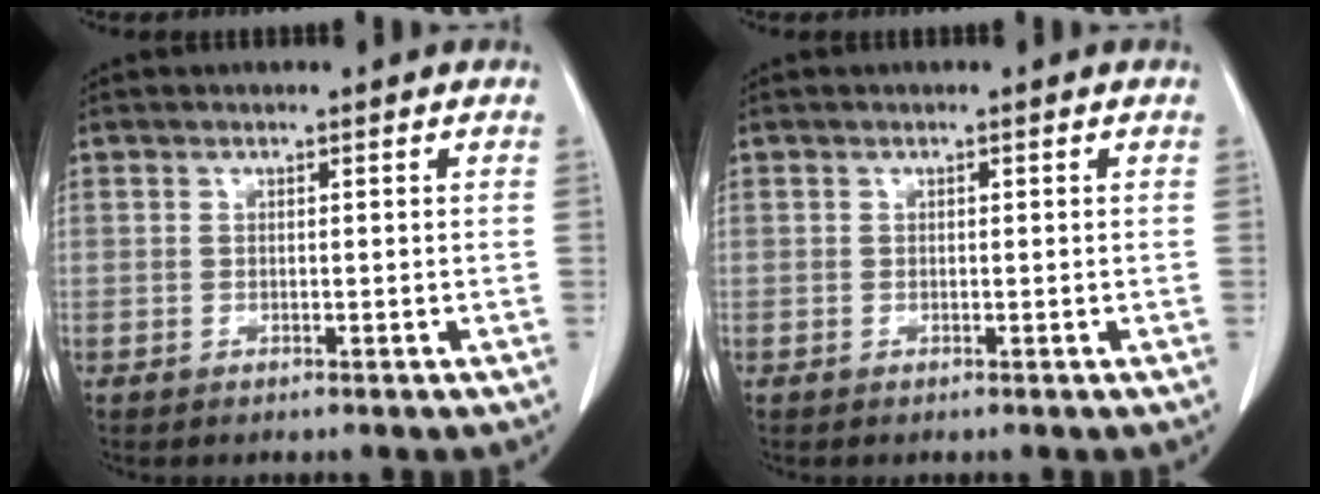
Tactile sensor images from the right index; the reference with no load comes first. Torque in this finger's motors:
{"motor_torque": [0.12, -0.06, 0.03, 0.01]}